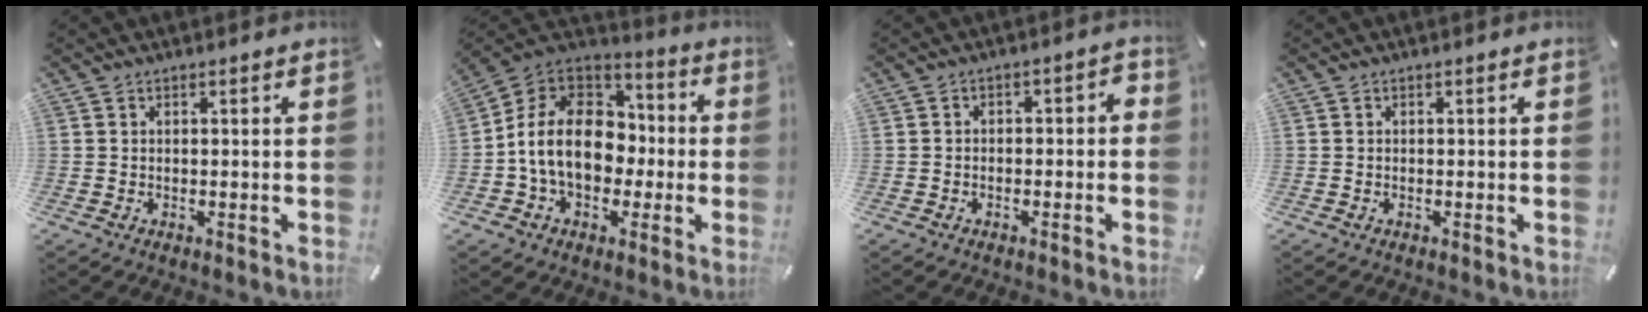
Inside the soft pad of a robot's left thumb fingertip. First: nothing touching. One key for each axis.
{"total": 16.1, "fx": -2.3, "fy": 12.7, "fz": 9.6, "tx": -0.202, "ty": 0.021, "tz": -0.041}
{"total": 2.9, "fx": -2.0, "fy": 1.5, "fz": 1.4, "tx": -0.023, "ty": 0.016, "tz": -0.040}
{"total": 0.0}